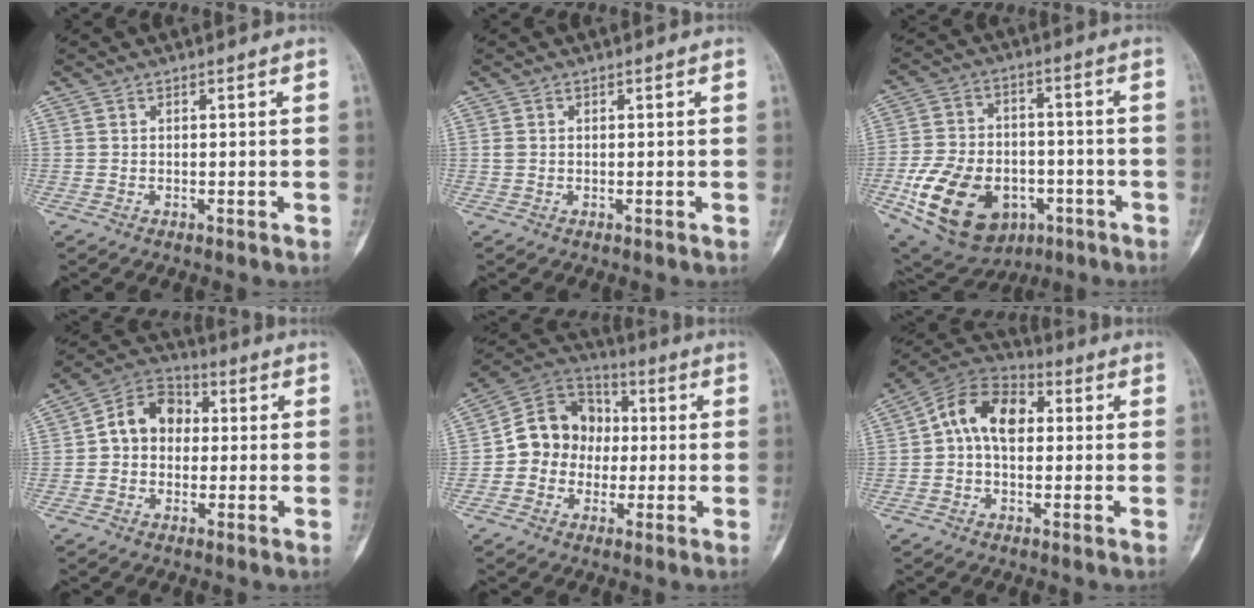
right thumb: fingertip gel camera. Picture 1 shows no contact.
{"total": 0.7, "force": [0.1, 0.6, 0.4], "torque": [-0.007, 0.003, 0.003]}
{"total": 19.9, "force": [-6.9, 13.7, 12.7], "torque": [-0.215, 0.022, -0.099]}
{"total": 9.7, "force": [0.7, 7.6, 6.0], "torque": [-0.075, 0.029, -0.003]}
{"total": 12.5, "force": [-0.5, 11.0, 5.9], "torque": [-0.061, 0.032, -0.021]}
{"total": 11.9, "force": [1.4, 7.8, 8.9], "torque": [-0.138, 0.030, 0.009]}